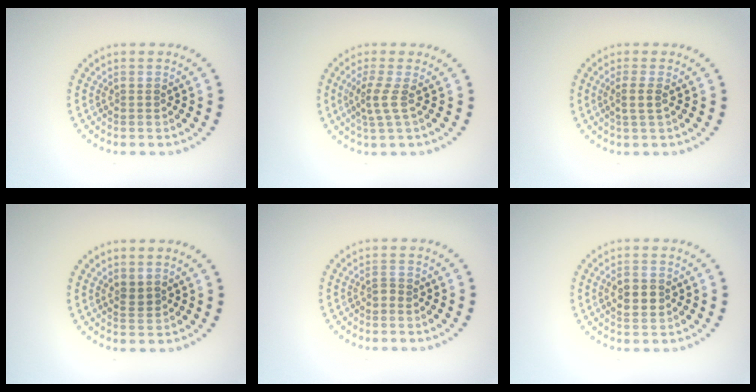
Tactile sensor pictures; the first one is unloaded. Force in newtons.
{"total": 2.2, "press": 1.6, "slide": 1.5}
{"total": 1.5, "press": 1.3, "slide": 0.8}
{"total": 1.3, "press": 1.1, "slide": 0.6}
{"total": 0.8, "press": 0.6, "slide": 0.6}
{"total": 2.6, "press": 2.6, "slide": 0.1}